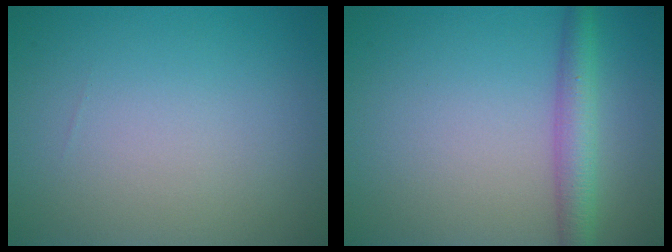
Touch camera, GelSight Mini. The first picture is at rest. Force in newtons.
{"total": 3.5, "press": 3.5, "slide": 0.1}